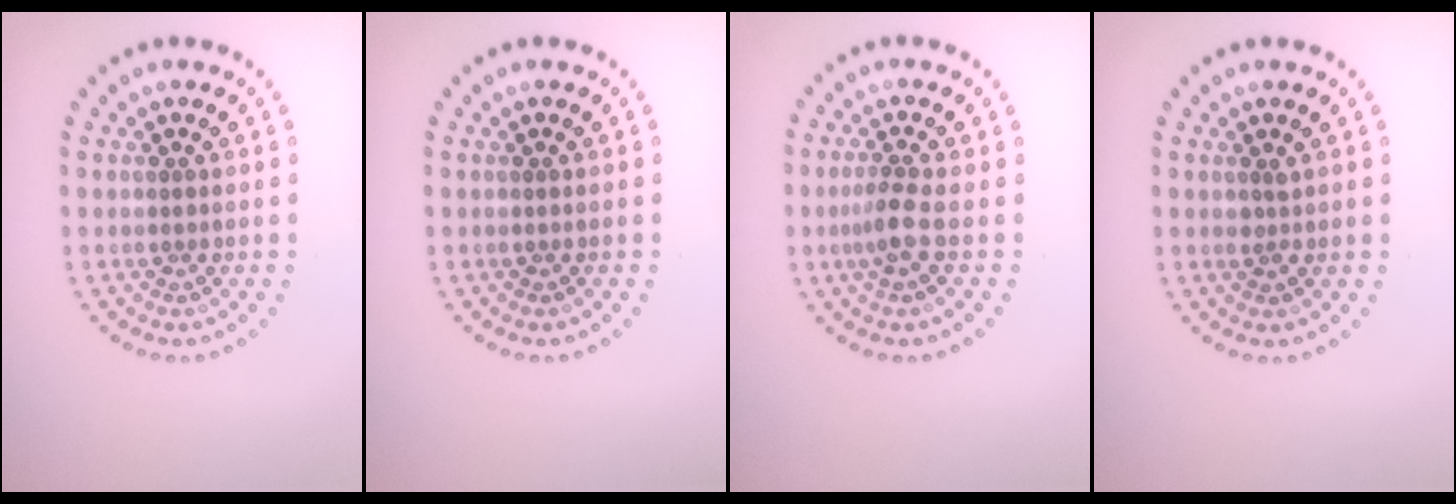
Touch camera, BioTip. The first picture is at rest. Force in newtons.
{"total": 0.0}
{"total": 2.1, "press": 1.6, "slide": 1.3}
{"total": 0.6, "press": 0.6, "slide": 0.1}